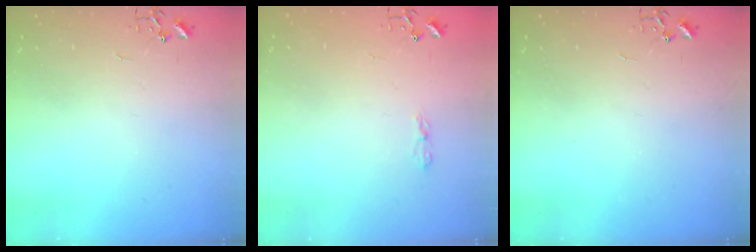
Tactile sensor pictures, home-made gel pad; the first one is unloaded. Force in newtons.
{"total": 3.1, "press": 3.1, "slide": 0.6}
{"total": 0.0}